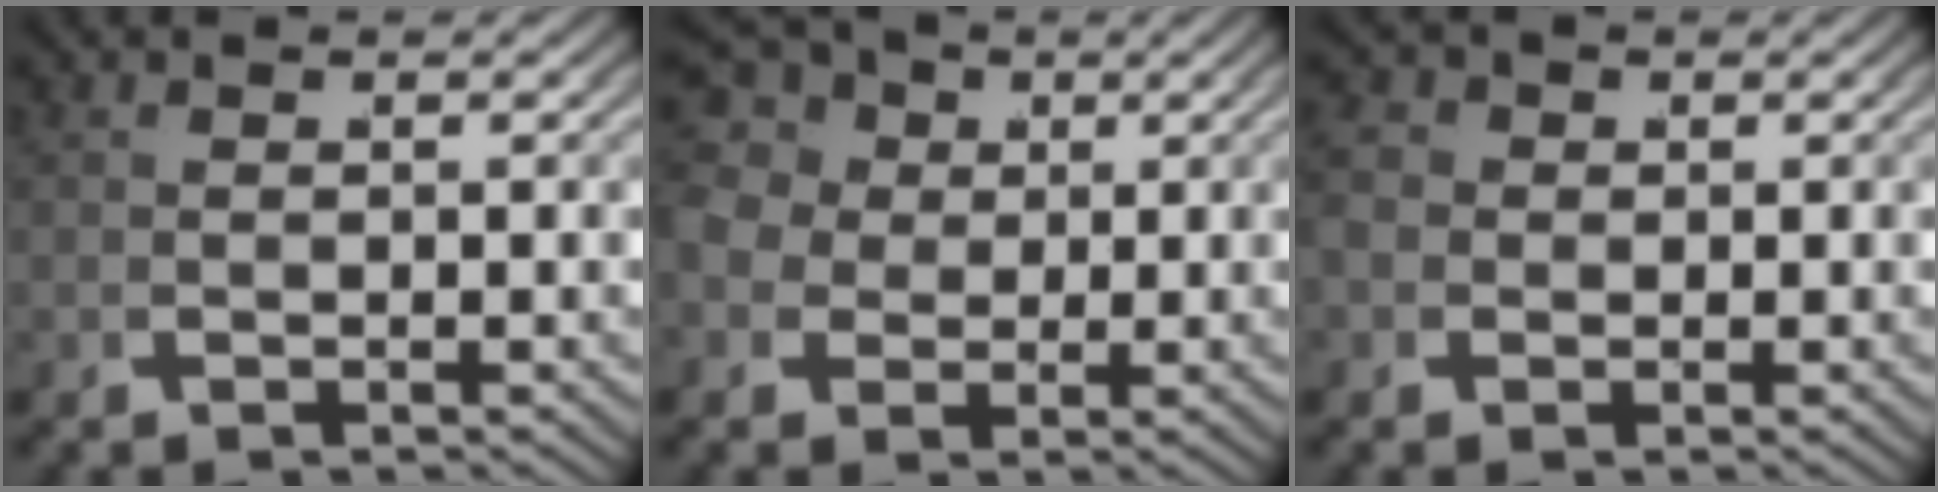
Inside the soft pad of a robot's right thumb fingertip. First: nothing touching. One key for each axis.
{"total": 9.8, "fx": 3.0, "fy": 7.9, "fz": 5.0, "tx": -0.103, "ty": 0.002, "tz": 0.041}
{"total": 4.0, "fx": 0.3, "fy": 3.5, "fz": 1.8, "tx": -0.039, "ty": 0.000, "tz": 0.000}